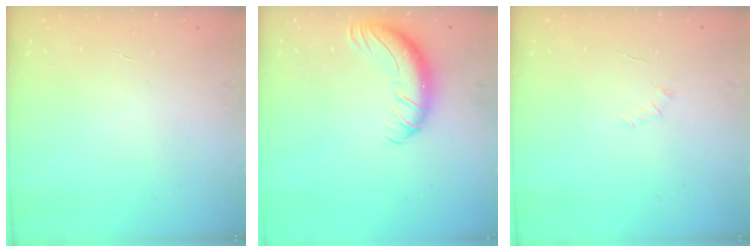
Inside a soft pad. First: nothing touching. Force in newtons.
{"total": 11.8, "press": 11.4, "slide": 3.0}
{"total": 2.5, "press": 2.4, "slide": 0.7}